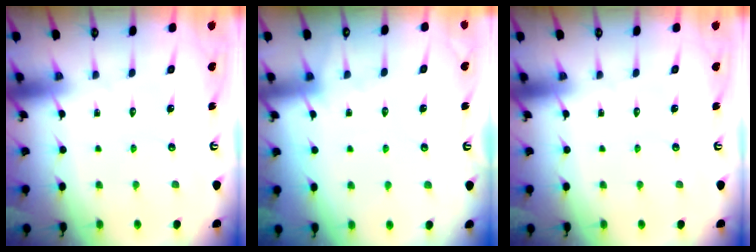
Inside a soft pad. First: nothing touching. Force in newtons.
{"total": 5.1, "press": 5.1, "slide": 0.7}
{"total": 0.0}